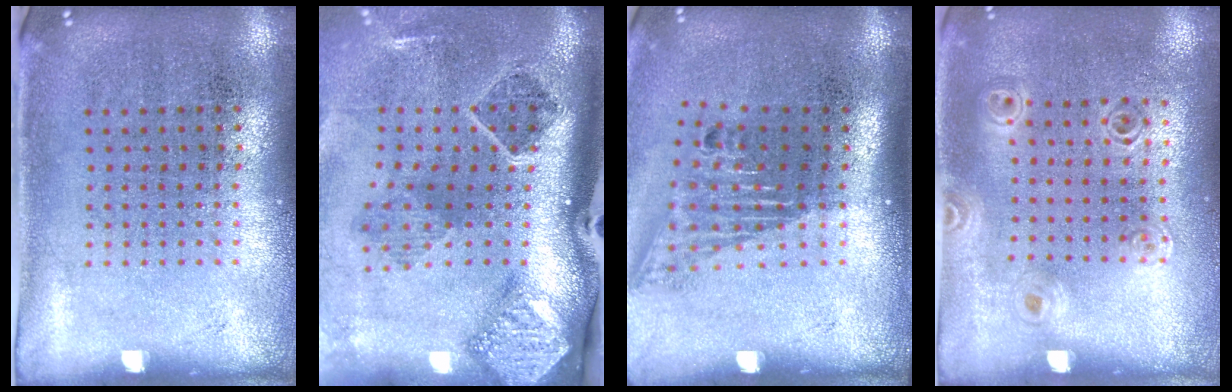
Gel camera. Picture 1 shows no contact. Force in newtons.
{"total": 3.0, "press": 1.9, "slide": 2.3}
{"total": 1.6, "press": 1.2, "slide": 1.1}
{"total": 1.0, "press": 1.0, "slide": 0.0}